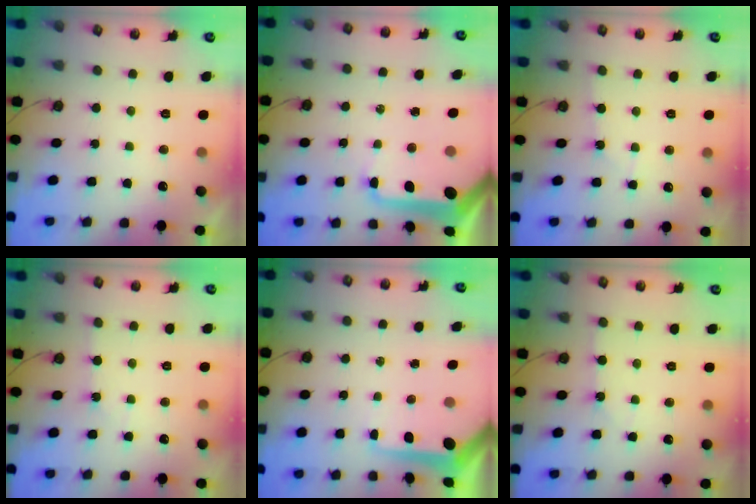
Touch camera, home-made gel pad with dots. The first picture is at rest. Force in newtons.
{"total": 14.8, "press": 14.7, "slide": 1.6}
{"total": 2.6, "press": 2.6, "slide": 0.3}
{"total": 1.6, "press": 1.6, "slide": 0.2}
{"total": 7.3, "press": 7.2, "slide": 0.8}
{"total": 4.2, "press": 4.2, "slide": 0.5}